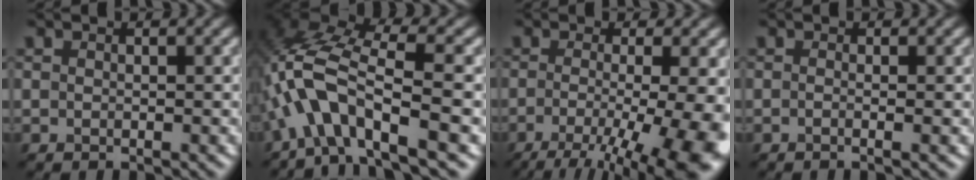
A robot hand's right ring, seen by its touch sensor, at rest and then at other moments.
{"total": 9.0, "force": [-2.9, 3.2, 7.8], "torque": [-0.163, 0.025, -0.066]}
{"total": 12.1, "force": [-4.3, 3.8, 10.6], "torque": [-0.139, -0.022, -0.055]}
{"total": 1.6, "force": [-0.1, 0.7, 1.4], "torque": [-0.009, -0.008, -0.019]}